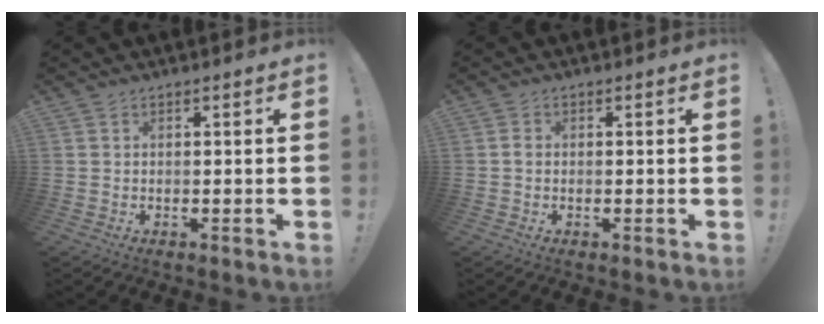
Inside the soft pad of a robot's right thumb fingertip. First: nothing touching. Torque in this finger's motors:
{"motor_torque": [-0.11, 0.01, -0.12, 0.06, 0.00]}